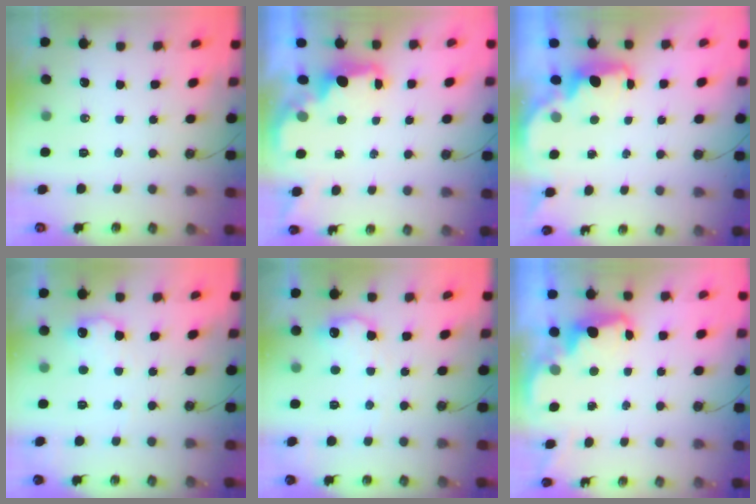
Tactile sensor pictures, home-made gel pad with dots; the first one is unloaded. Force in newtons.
{"total": 1.9, "press": 1.8, "slide": 0.8}
{"total": 1.9, "press": 1.8, "slide": 0.7}
{"total": 8.5, "press": 8.4, "slide": 0.8}
{"total": 10.1, "press": 10.0, "slide": 0.5}
{"total": 2.4, "press": 2.4, "slide": 0.5}